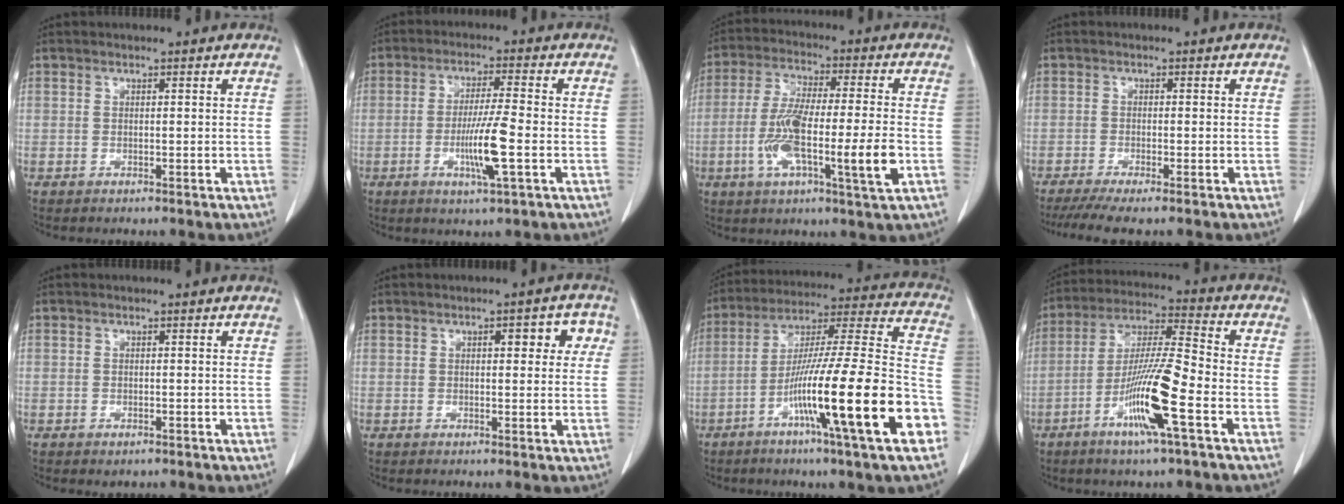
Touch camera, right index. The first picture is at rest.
{"total": 7.8, "force": [-2.1, -0.2, 7.5], "torque": [-0.139, -0.012, -0.040]}
{"total": 14.2, "force": [-3.4, 1.2, 13.7], "torque": [-0.254, -0.007, -0.064]}
{"total": 5.3, "force": [-4.1, 0.0, 3.4], "torque": [-0.052, -0.012, -0.068]}
{"total": 0.9, "force": [-0.6, 0.5, 0.5], "torque": [-0.009, -0.001, -0.004]}
{"total": 4.8, "force": [1.5, 1.9, 4.2], "torque": [-0.044, 0.016, 0.014]}
{"total": 23.7, "force": [-9.4, 0.1, 21.8], "torque": [-0.317, -0.020, -0.162]}
{"total": 13.1, "force": [-5.3, 0.1, 12.0], "torque": [-0.233, -0.009, -0.104]}